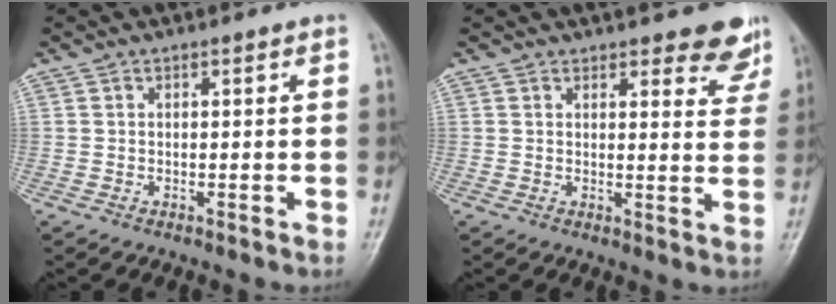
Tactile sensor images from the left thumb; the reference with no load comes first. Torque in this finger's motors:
{"motor_torque": [-0.03, 0.06, -0.13, -0.30, 0.06]}